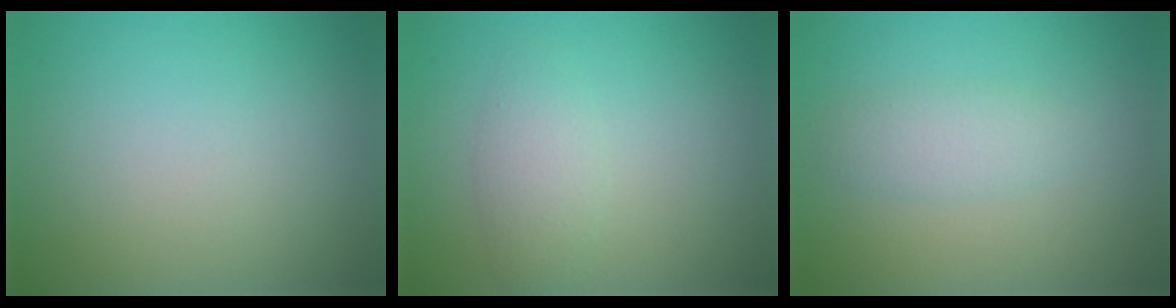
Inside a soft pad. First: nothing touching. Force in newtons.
{"total": 2.4, "press": 2.4, "slide": 0.0}
{"total": 2.0, "press": 2.0, "slide": 0.1}